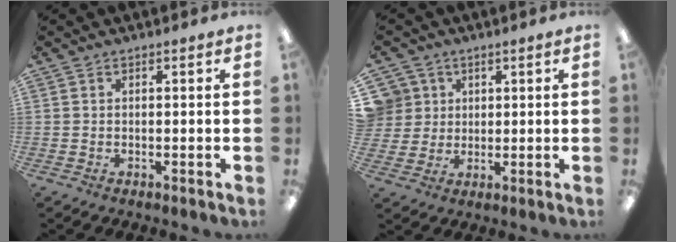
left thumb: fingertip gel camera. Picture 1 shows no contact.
{"total": 6.2, "force": [2.4, 5.7, -0.4], "torque": [-0.005, -0.006, 0.049]}